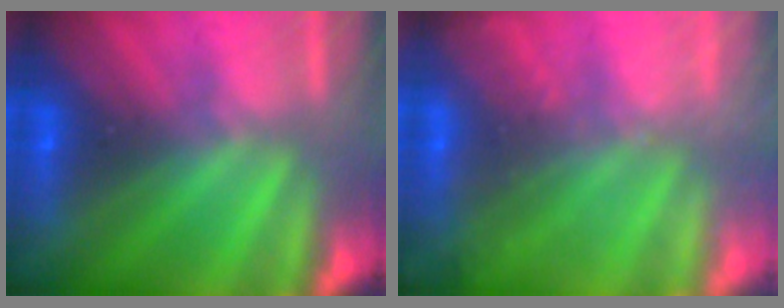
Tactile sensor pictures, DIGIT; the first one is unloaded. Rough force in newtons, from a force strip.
{"total": 2.4}